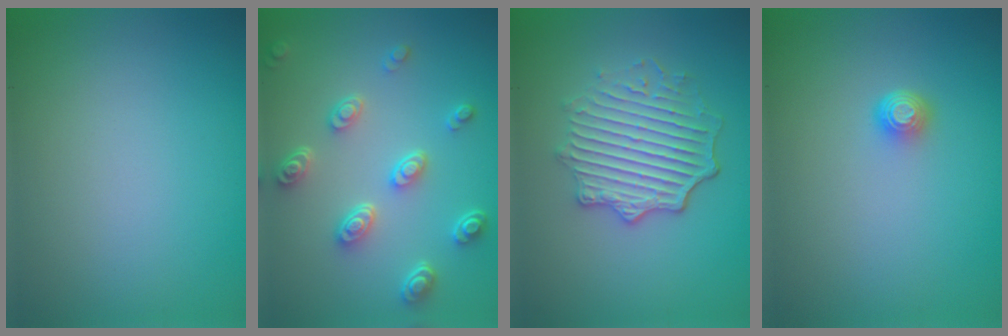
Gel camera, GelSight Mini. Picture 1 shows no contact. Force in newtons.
{"total": 4.4, "press": 3.4, "slide": 2.9}
{"total": 5.0, "press": 4.1, "slide": 2.9}
{"total": 1.5, "press": 1.1, "slide": 1.0}